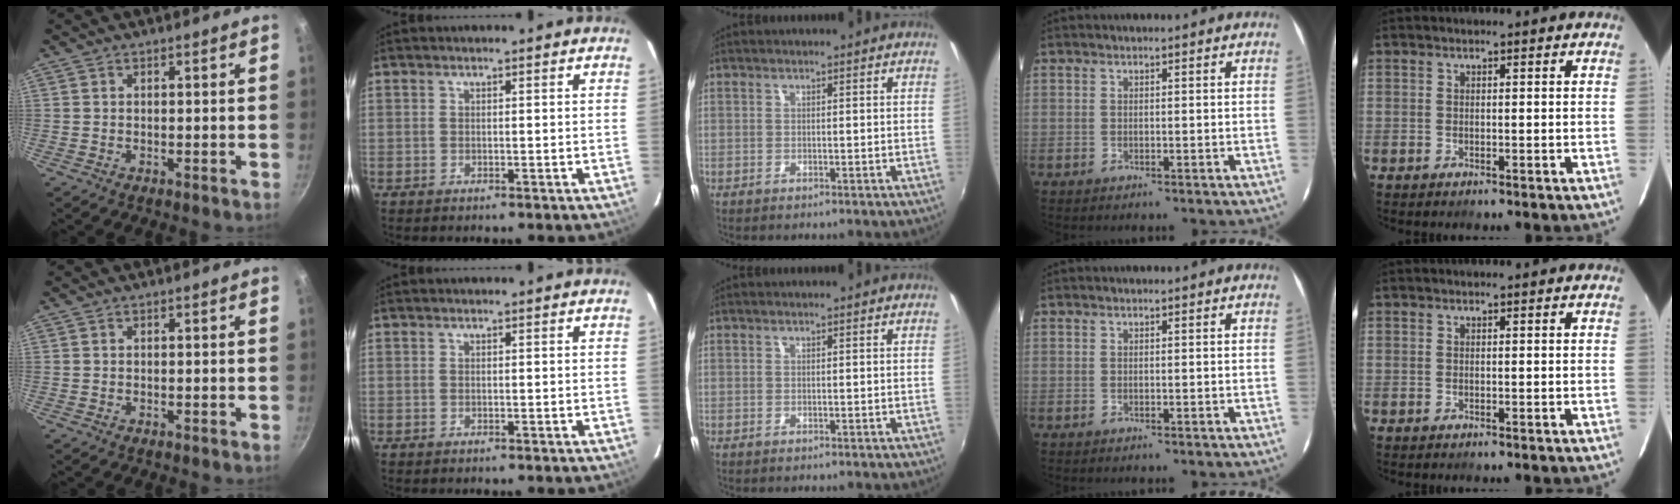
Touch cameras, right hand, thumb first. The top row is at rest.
{}